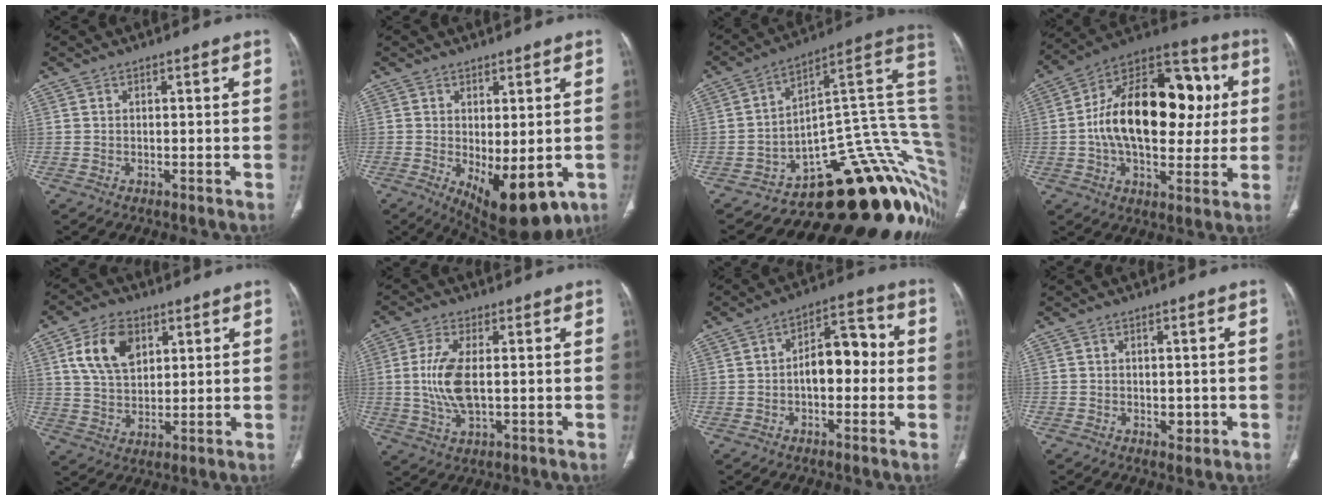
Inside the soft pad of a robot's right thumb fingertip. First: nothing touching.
{"total": 12.6, "force": [-4.0, 5.5, 10.5], "torque": [-0.137, -0.013, -0.038]}
{"total": 25.4, "force": [-2.6, 12.8, 21.8], "torque": [-0.118, 0.133, -0.016]}
{"total": 25.8, "force": [2.2, 15.0, 20.8], "torque": [-0.304, 0.026, 0.029]}
{"total": 10.8, "force": [4.2, 6.9, 7.1], "torque": [-0.112, -0.010, 0.081]}
{"total": 9.0, "force": [0.2, 3.9, 8.1], "torque": [-0.183, -0.008, 0.009]}
{"total": 9.1, "force": [-0.7, 5.3, 7.3], "torque": [-0.084, 0.036, -0.021]}
{"total": 2.0, "force": [-0.5, 1.6, 1.1], "torque": [-0.003, 0.001, -0.004]}